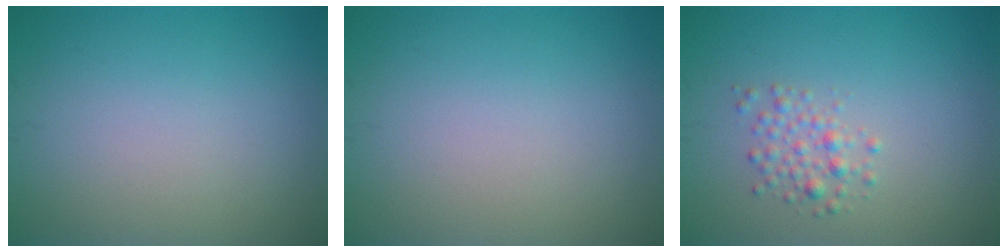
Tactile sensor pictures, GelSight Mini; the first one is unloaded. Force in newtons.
{"total": 0.0}
{"total": 1.9, "press": 1.9, "slide": 0.1}